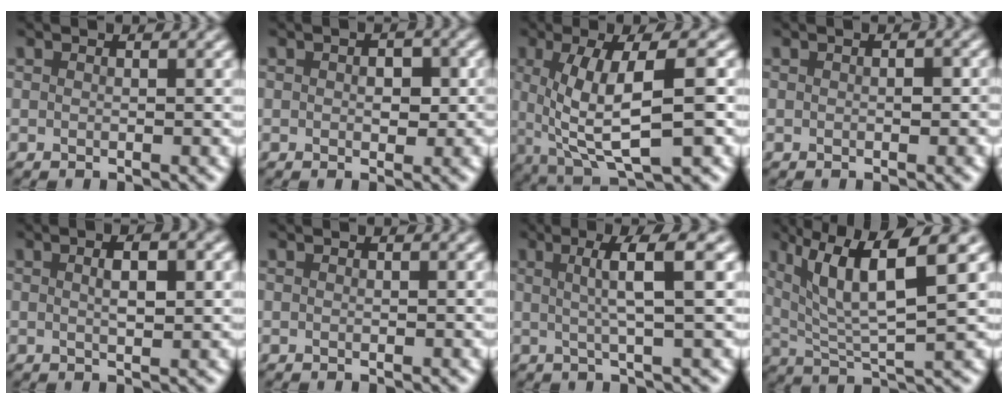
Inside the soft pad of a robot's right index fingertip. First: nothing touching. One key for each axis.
{"total": 2.1, "fx": -0.1, "fy": 1.6, "fz": 1.4, "tx": -0.015, "ty": -0.008, "tz": -0.001}
{"total": 9.7, "fx": -0.1, "fy": 4.4, "fz": 8.6, "tx": -0.147, "ty": -0.010, "tz": 0.007}
{"total": 1.2, "fx": -0.2, "fy": 0.8, "fz": 0.9, "tx": -0.011, "ty": -0.006, "tz": -0.001}
{"total": 2.8, "fx": 0.4, "fy": 0.9, "fz": 2.6, "tx": -0.033, "ty": 0.004, "tz": 0.005}
{"total": 0.0}
{"total": 4.2, "fx": 1.4, "fy": -0.6, "fz": 3.9, "tx": -0.062, "ty": 0.012, "tz": 0.019}
{"total": 8.4, "fx": 3.5, "fy": 3.7, "fz": 6.7, "tx": -0.118, "ty": 0.012, "tz": 0.053}